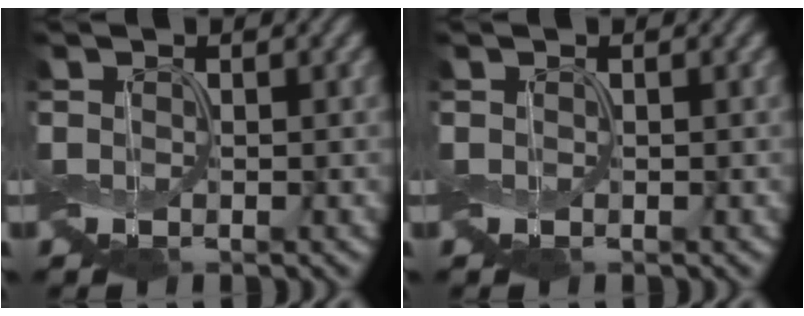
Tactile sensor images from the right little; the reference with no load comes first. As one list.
[{"total": 0.0}]